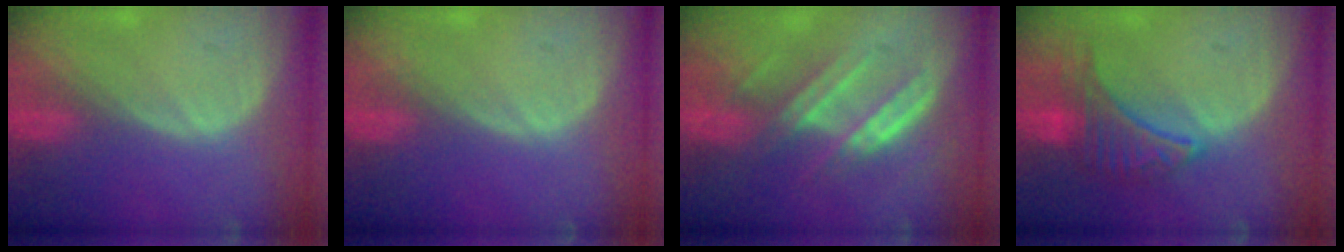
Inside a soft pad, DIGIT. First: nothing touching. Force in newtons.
{"total": 0.0}
{"total": 6.8, "press": 6.7, "slide": 1.0}
{"total": 7.1, "press": 7.1, "slide": 0.2}